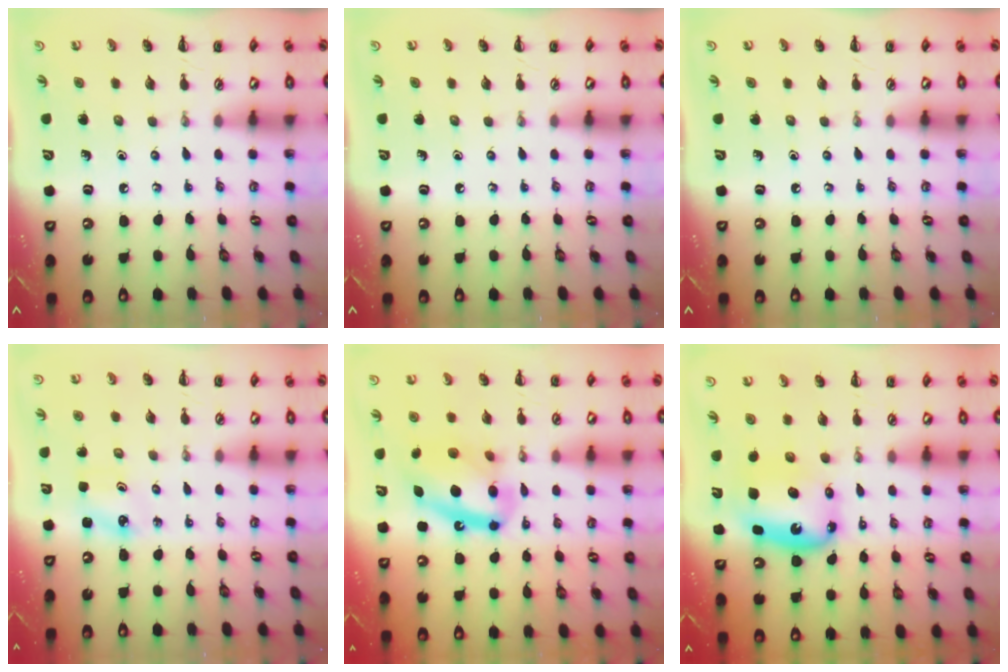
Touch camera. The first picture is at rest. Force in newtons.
{"total": 0.0}
{"total": 0.0}
{"total": 2.6, "press": 2.5, "slide": 0.7}
{"total": 15.3, "press": 14.8, "slide": 3.9}
{"total": 8.5, "press": 8.2, "slide": 2.3}